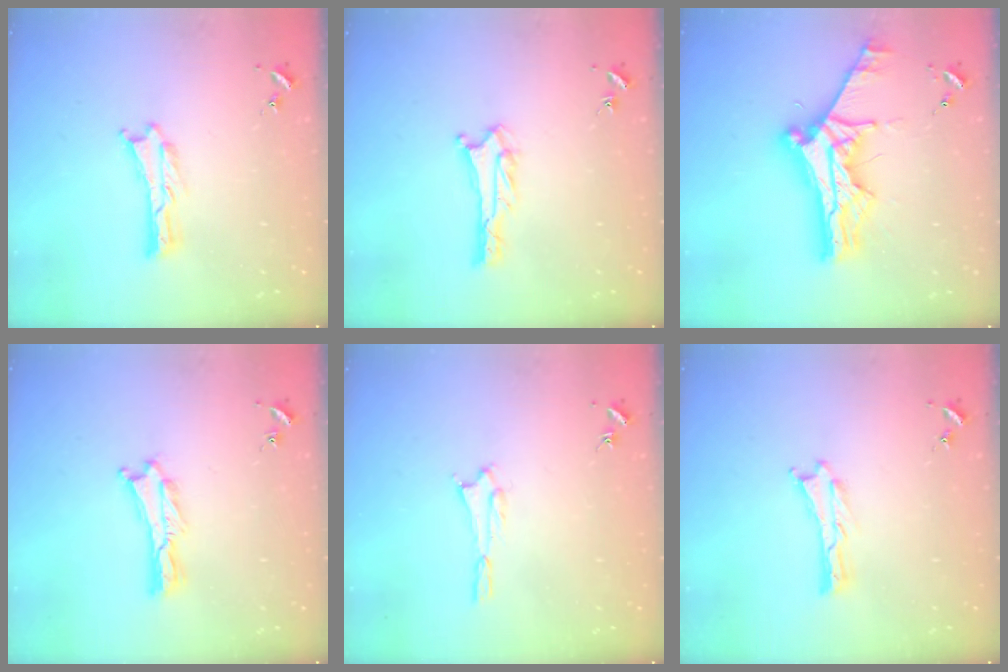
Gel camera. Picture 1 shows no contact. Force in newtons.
{"total": 3.4, "press": 3.4, "slide": 0.2}
{"total": 11.4, "press": 11.4, "slide": 1.1}
{"total": 0.6, "press": 0.5, "slide": 0.2}
{"total": 1.6, "press": 1.6, "slide": 0.1}
{"total": 0.0}